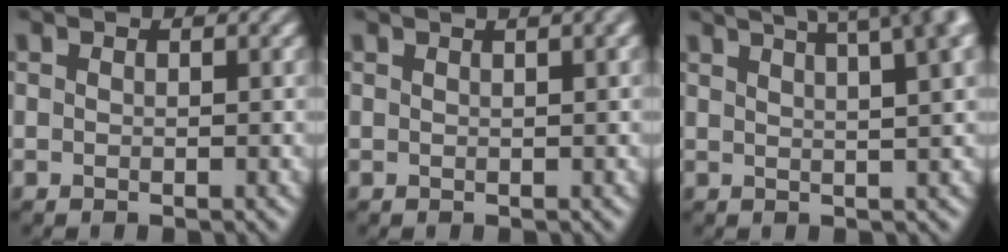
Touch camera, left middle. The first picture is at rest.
{"total": 4.5, "force": [2.7, 1.9, 3.1], "torque": [-0.013, 0.039, 0.014]}
{"total": 12.9, "force": [8.2, 4.8, 8.7], "torque": [-0.077, 0.067, 0.082]}